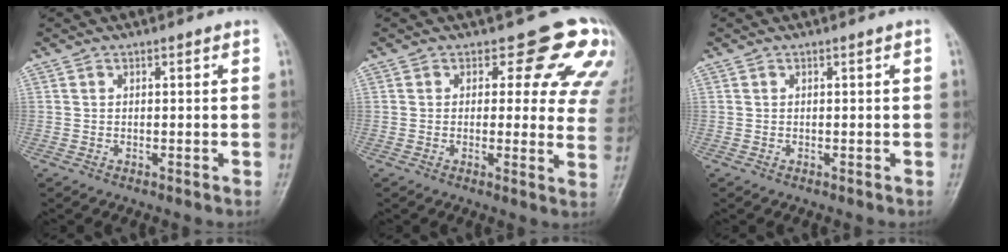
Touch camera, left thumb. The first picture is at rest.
{"total": 11.6, "force": [7.7, 6.1, 6.3], "torque": [-0.010, -0.036, 0.060]}
{"total": 0.0}